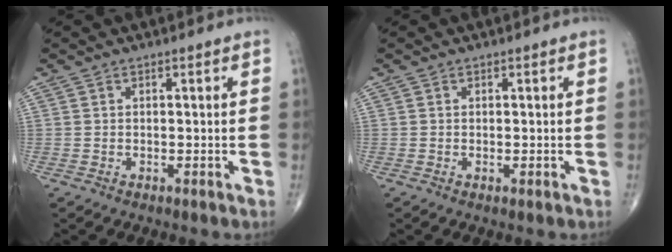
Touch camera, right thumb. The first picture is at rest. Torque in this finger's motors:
{"motor_torque": [-0.33, -0.02, 0.14, 0.05, -0.01]}